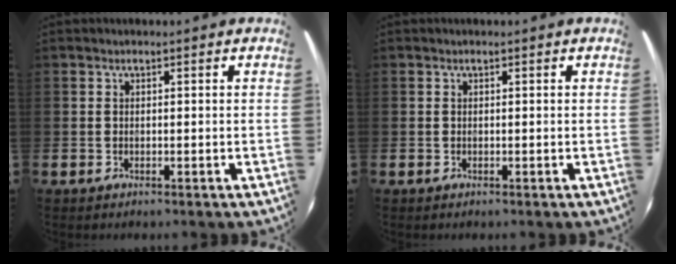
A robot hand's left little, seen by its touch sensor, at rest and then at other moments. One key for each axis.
{"total": 0.0}